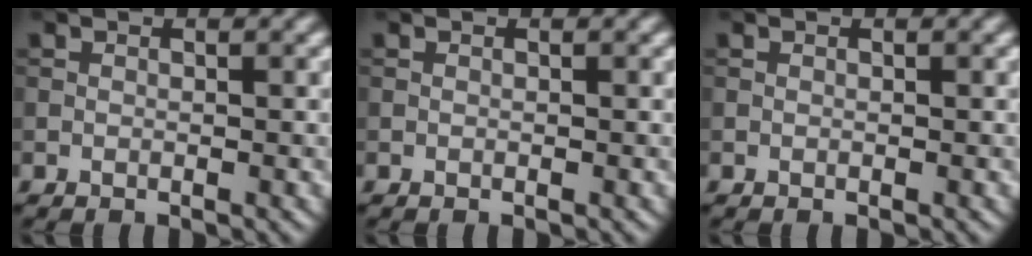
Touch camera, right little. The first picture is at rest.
{"total": 0.0}
{"total": 0.0}